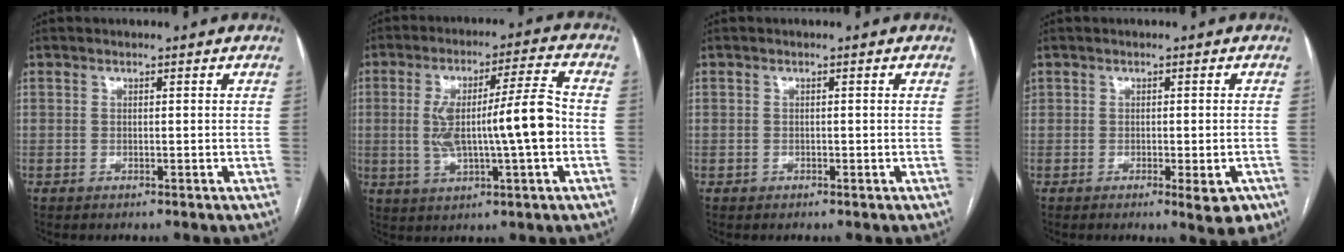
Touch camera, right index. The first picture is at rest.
{"total": 12.5, "force": [-0.9, 1.1, 12.4], "torque": [-0.222, 0.018, -0.010]}
{"total": 0.6, "force": [-0.3, 0.6, 0.0], "torque": [-0.001, 0.005, -0.006]}
{"total": 4.4, "force": [-1.6, 1.7, 3.7], "torque": [-0.050, 0.001, -0.008]}